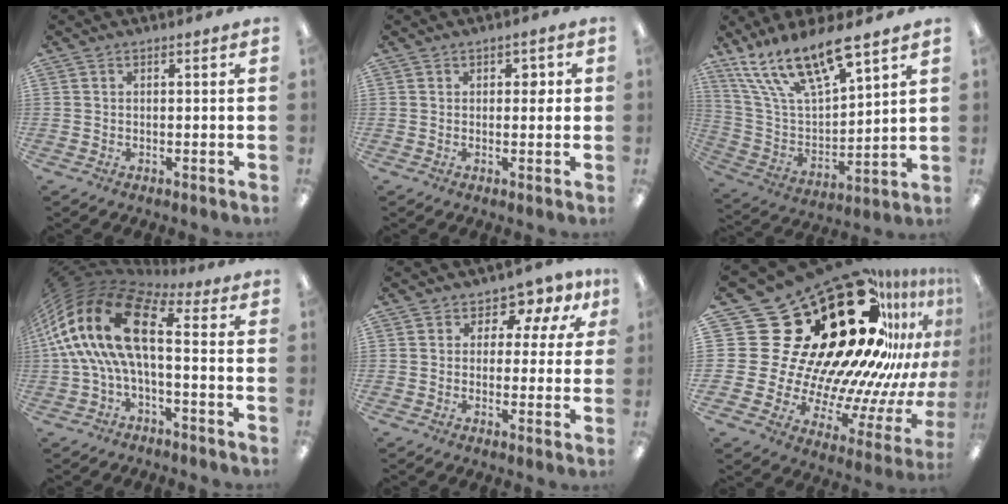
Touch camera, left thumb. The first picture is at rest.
{"total": 2.8, "force": [0.6, 1.7, 2.2], "torque": [-0.027, 0.003, 0.006]}
{"total": 17.6, "force": [13.1, 5.3, 10.5], "torque": [-0.217, -0.076, 0.230]}
{"total": 18.8, "force": [2.1, 8.7, 16.6], "torque": [-0.353, -0.006, 0.035]}
{"total": 5.7, "force": [2.6, 4.3, 2.5], "torque": [-0.040, -0.015, 0.043]}
{"total": 42.7, "force": [20.6, 23.8, 28.8], "torque": [-0.391, -0.249, 0.459]}